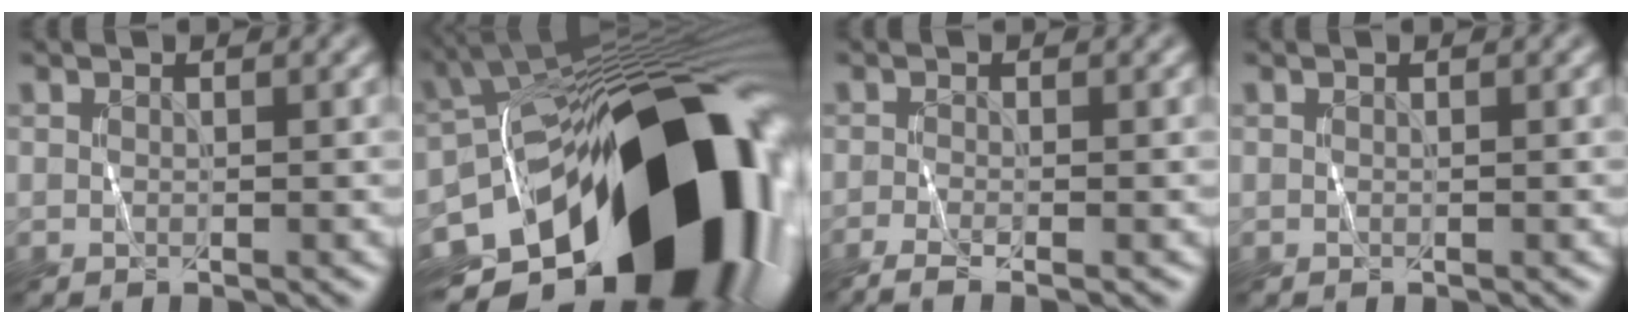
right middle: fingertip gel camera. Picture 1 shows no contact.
{"total": 22.1, "force": [-8.1, 12.6, 16.3], "torque": [-0.276, -0.029, -0.119]}
{"total": 3.4, "force": [-2.0, 0.9, 2.5], "torque": [-0.050, -0.006, -0.040]}
{"total": 0.0}